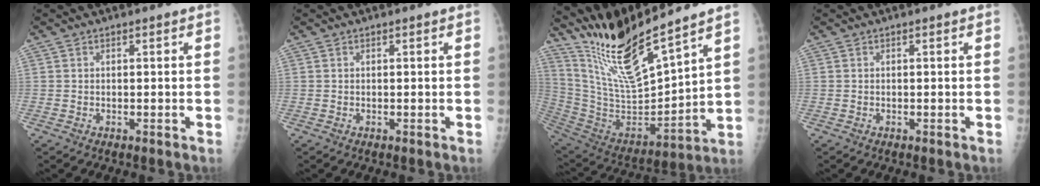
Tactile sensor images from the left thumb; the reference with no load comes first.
{"total": 0.0}
{"total": 18.0, "force": [15.2, 1.1, 9.4], "torque": [-0.161, -0.088, 0.308]}
{"total": 0.0}